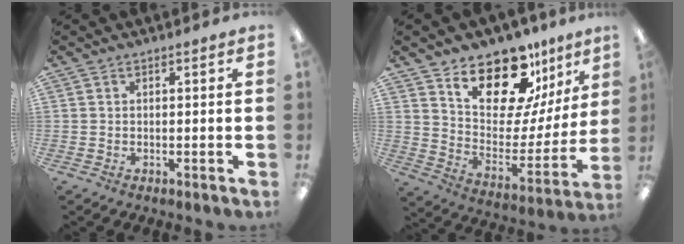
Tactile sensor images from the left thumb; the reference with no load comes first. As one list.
[{"total": 18.8, "force": [14.3, 8.5, 8.8], "torque": [-0.144, -0.104, 0.252]}]